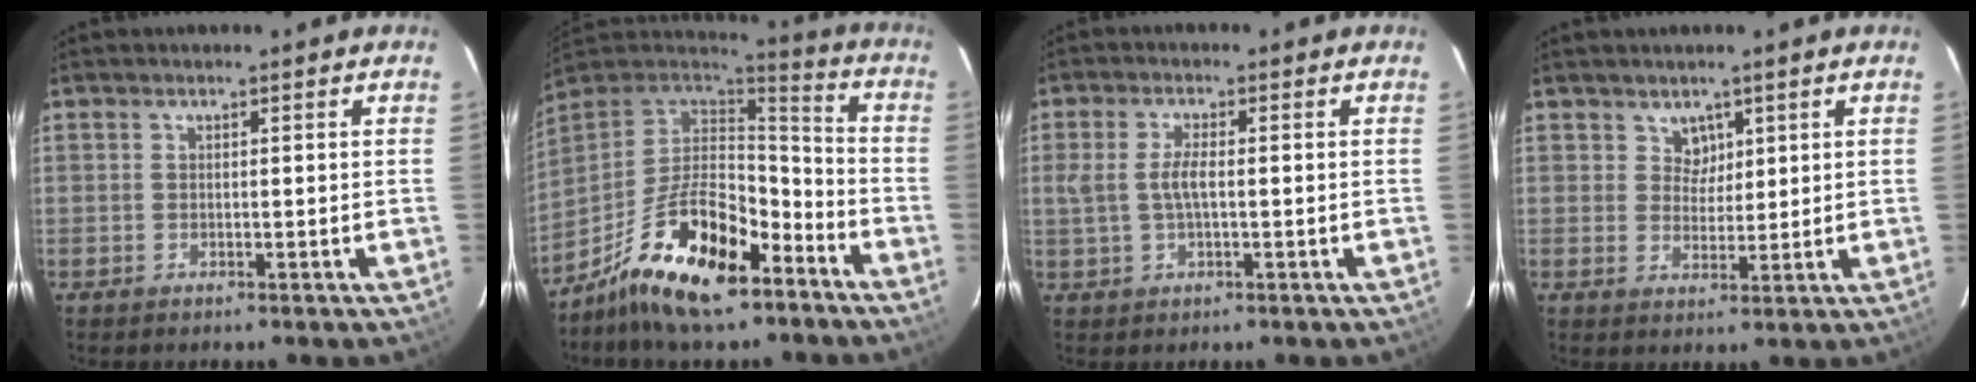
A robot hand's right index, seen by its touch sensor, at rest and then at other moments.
{"total": 18.9, "force": [-11.4, 7.6, 13.1], "torque": [-0.258, -0.007, -0.200]}
{"total": 4.2, "force": [-0.1, 1.6, 3.9], "torque": [-0.079, 0.001, 0.002]}
{"total": 3.1, "force": [1.9, 2.4, 0.5], "torque": [-0.001, 0.001, 0.034]}